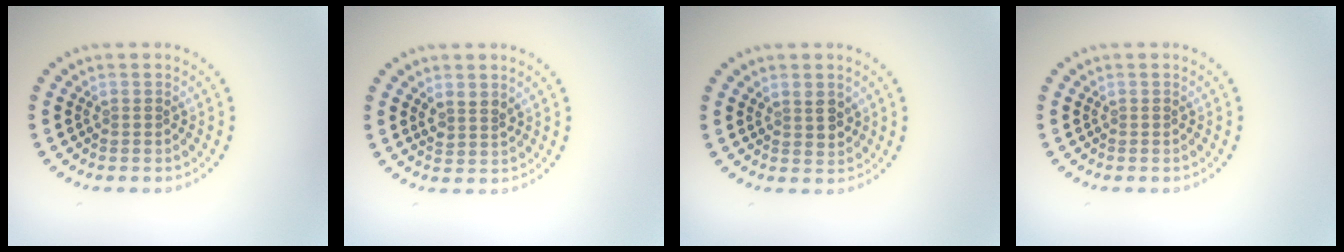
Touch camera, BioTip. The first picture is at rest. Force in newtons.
{"total": 1.6, "press": 1.3, "slide": 0.9}
{"total": 1.8, "press": 1.6, "slide": 0.9}
{"total": 0.0}